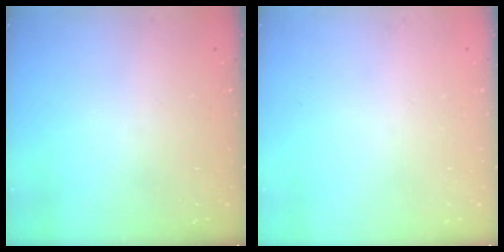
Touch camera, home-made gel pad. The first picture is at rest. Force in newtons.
{"total": 0.0}